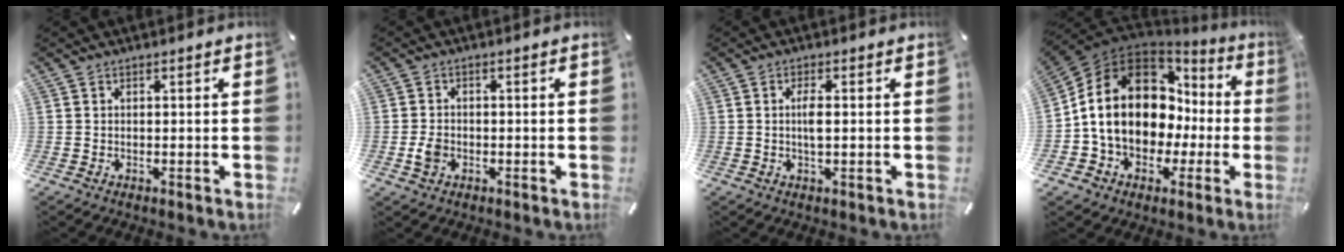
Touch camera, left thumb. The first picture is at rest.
{"total": 3.3, "force": [-0.9, 2.6, 1.9], "torque": [-0.038, 0.003, -0.017]}
{"total": 3.4, "force": [0.2, 0.8, 3.3], "torque": [-0.071, -0.003, -0.002]}
{"total": 18.1, "force": [1.3, 14.0, 11.4], "torque": [-0.211, -0.013, 0.027]}